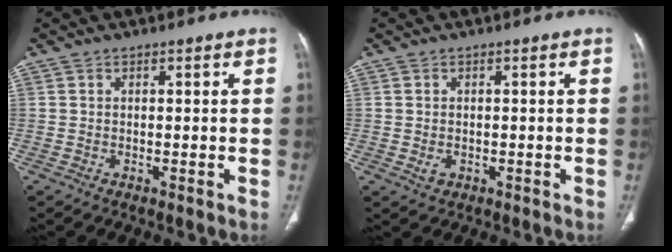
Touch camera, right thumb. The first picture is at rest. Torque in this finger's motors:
{"motor_torque": [-0.36, 0.22, -0.23, 0.12, 0.00]}